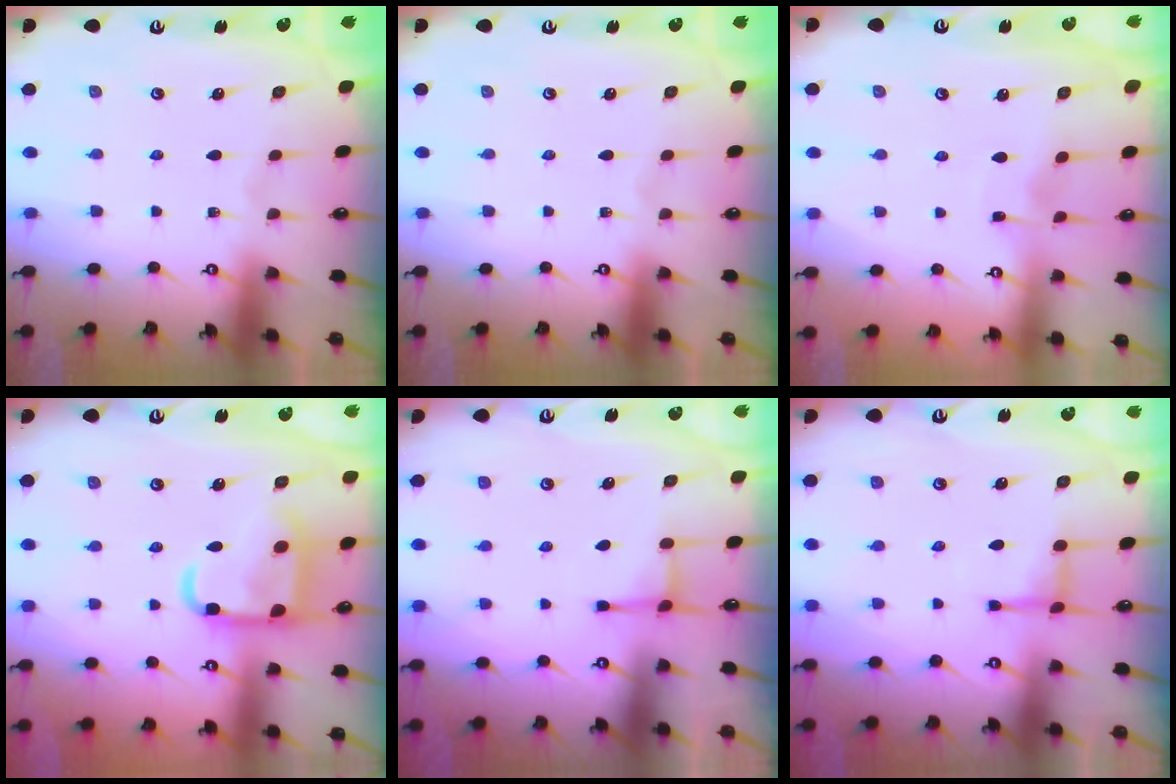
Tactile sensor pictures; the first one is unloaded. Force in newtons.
{"total": 0.0}
{"total": 2.6, "press": 2.6, "slide": 0.2}
{"total": 15.3, "press": 15.2, "slide": 1.5}
{"total": 3.2, "press": 3.1, "slide": 0.7}
{"total": 4.4, "press": 4.3, "slide": 0.9}